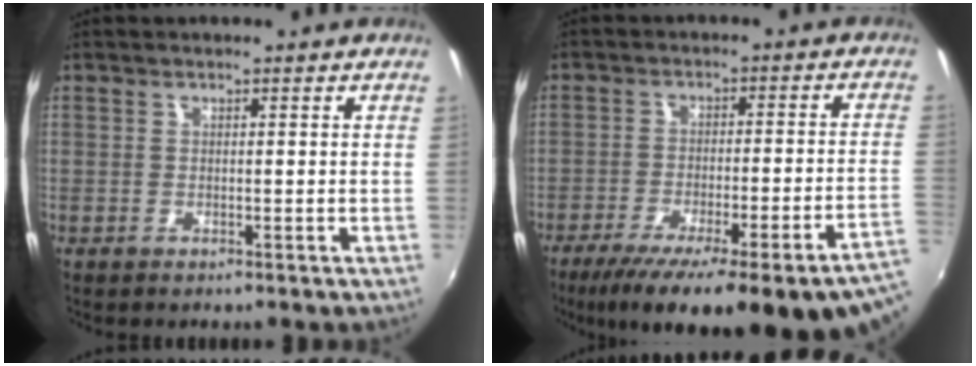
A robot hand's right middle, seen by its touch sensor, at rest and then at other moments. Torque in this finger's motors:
{"motor_torque": [1.59, -0.55, 0.52, 0.21]}